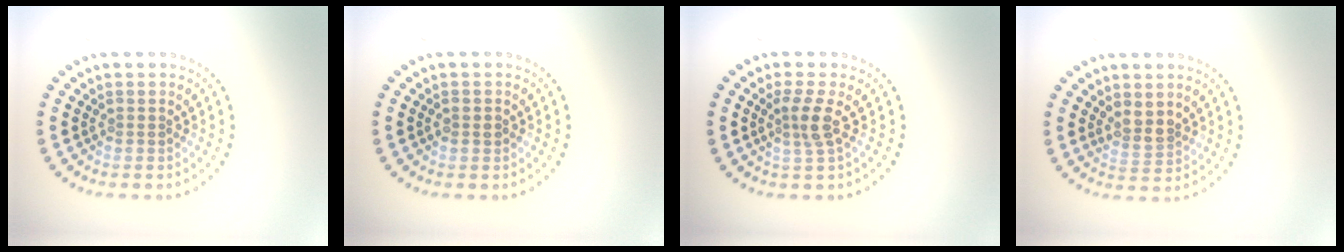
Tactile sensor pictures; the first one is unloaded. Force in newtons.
{"total": 1.0, "press": 1.0, "slide": 0.2}
{"total": 2.2, "press": 1.8, "slide": 1.3}
{"total": 2.2, "press": 1.9, "slide": 1.2}